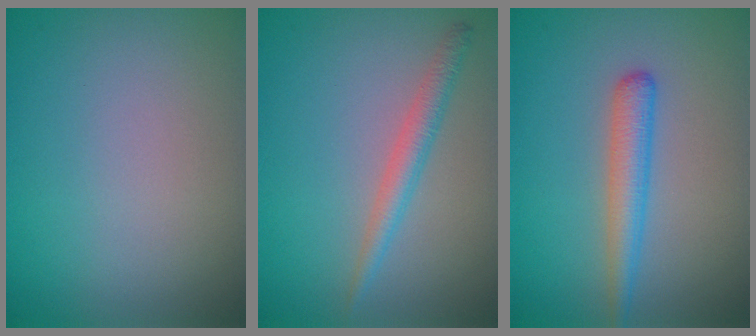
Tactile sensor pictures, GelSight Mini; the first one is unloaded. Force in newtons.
{"total": 2.2, "press": 2.2, "slide": 0.1}
{"total": 2.7, "press": 2.7, "slide": 0.1}